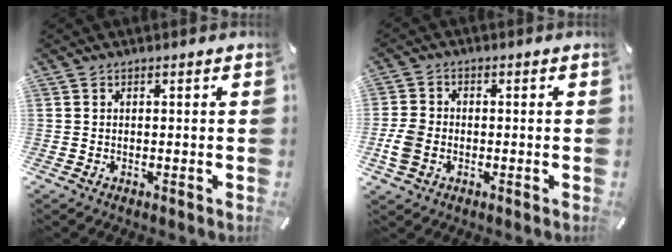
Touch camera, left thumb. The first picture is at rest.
{"total": 5.8, "force": [-1.5, 4.8, 2.9], "torque": [-0.070, 0.009, -0.027]}